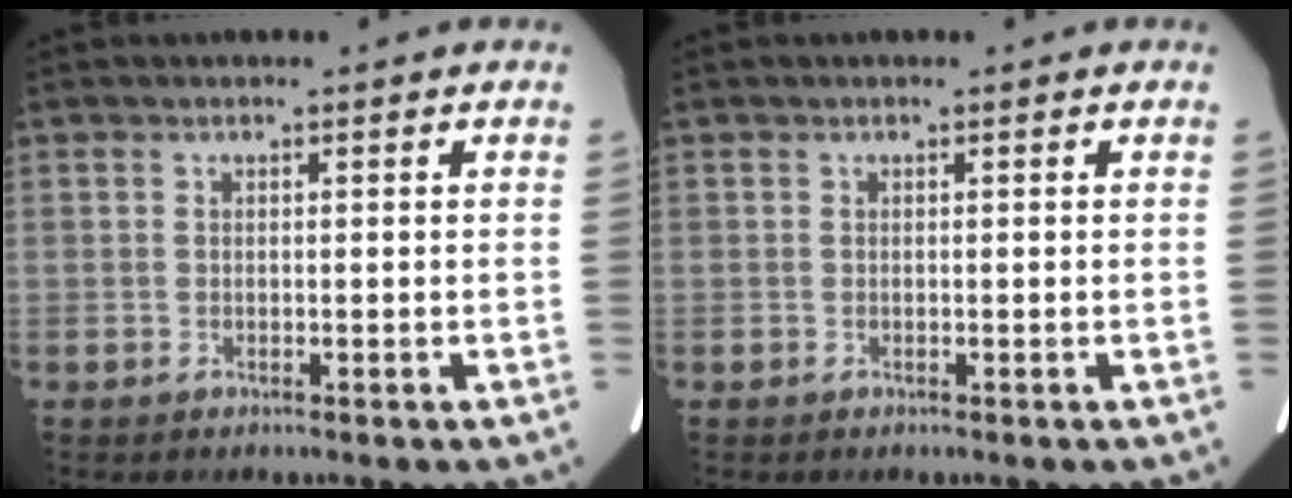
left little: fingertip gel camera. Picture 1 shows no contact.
{"total": 0.0}